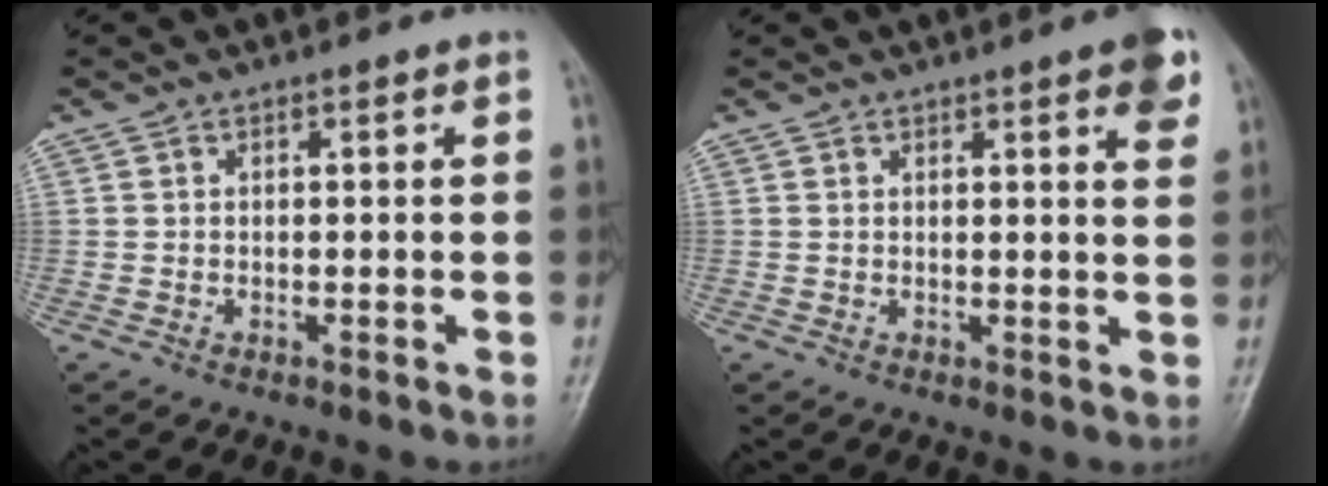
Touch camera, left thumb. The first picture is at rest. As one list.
[{"total": 6.0, "force": [3.2, 1.2, 4.9], "torque": [-0.047, -0.009, 0.036]}]